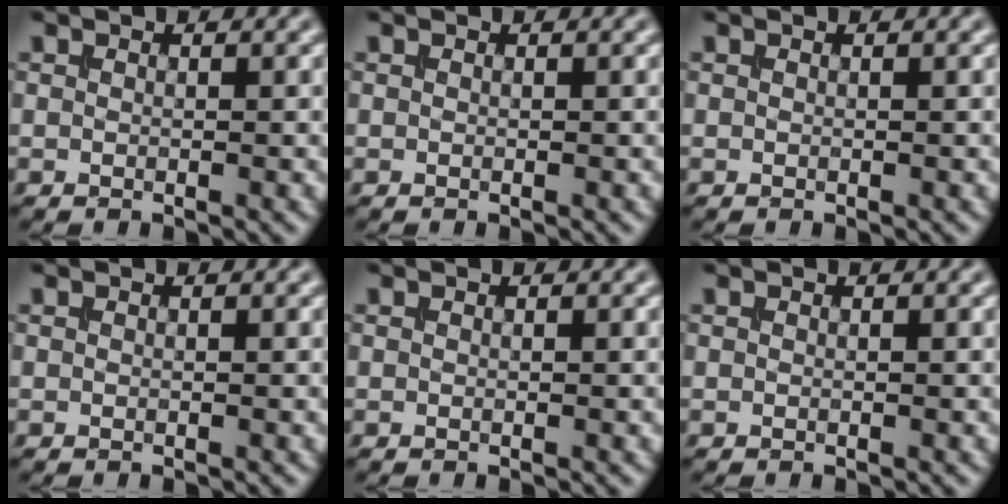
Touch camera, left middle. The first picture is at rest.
{"total": 0.0}
{"total": 0.0}
{"total": 0.0}
{"total": 0.0}
{"total": 0.0}